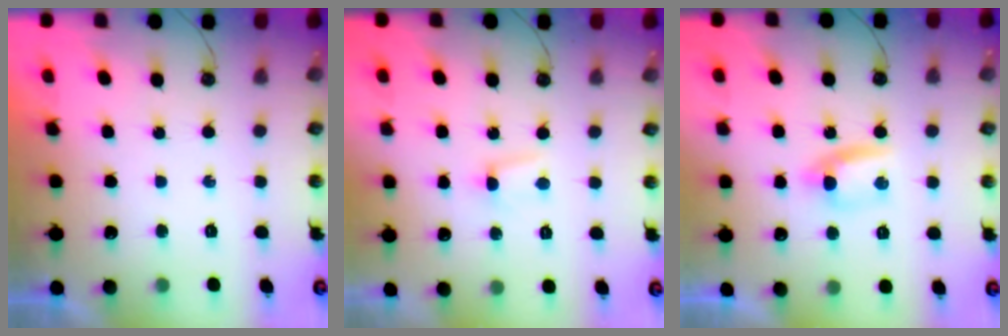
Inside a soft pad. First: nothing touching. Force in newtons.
{"total": 2.8, "press": 2.8, "slide": 0.3}
{"total": 4.7, "press": 4.7, "slide": 0.7}